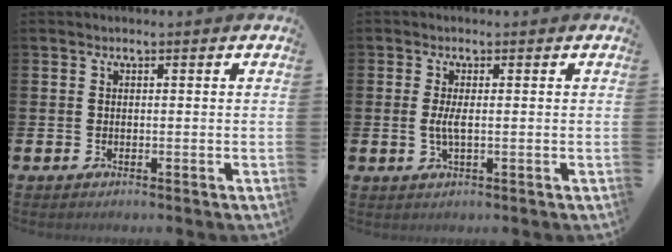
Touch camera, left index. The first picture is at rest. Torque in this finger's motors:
{"motor_torque": [0.59, 0.17, 0.05, 0.05]}